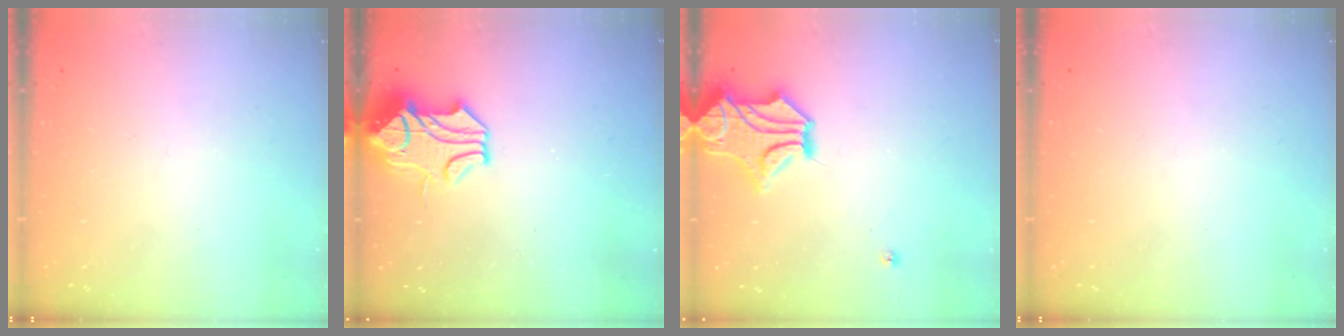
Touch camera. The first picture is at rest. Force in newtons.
{"total": 2.3, "press": 1.7, "slide": 1.6}
{"total": 5.3, "press": 4.9, "slide": 1.9}
{"total": 0.0}